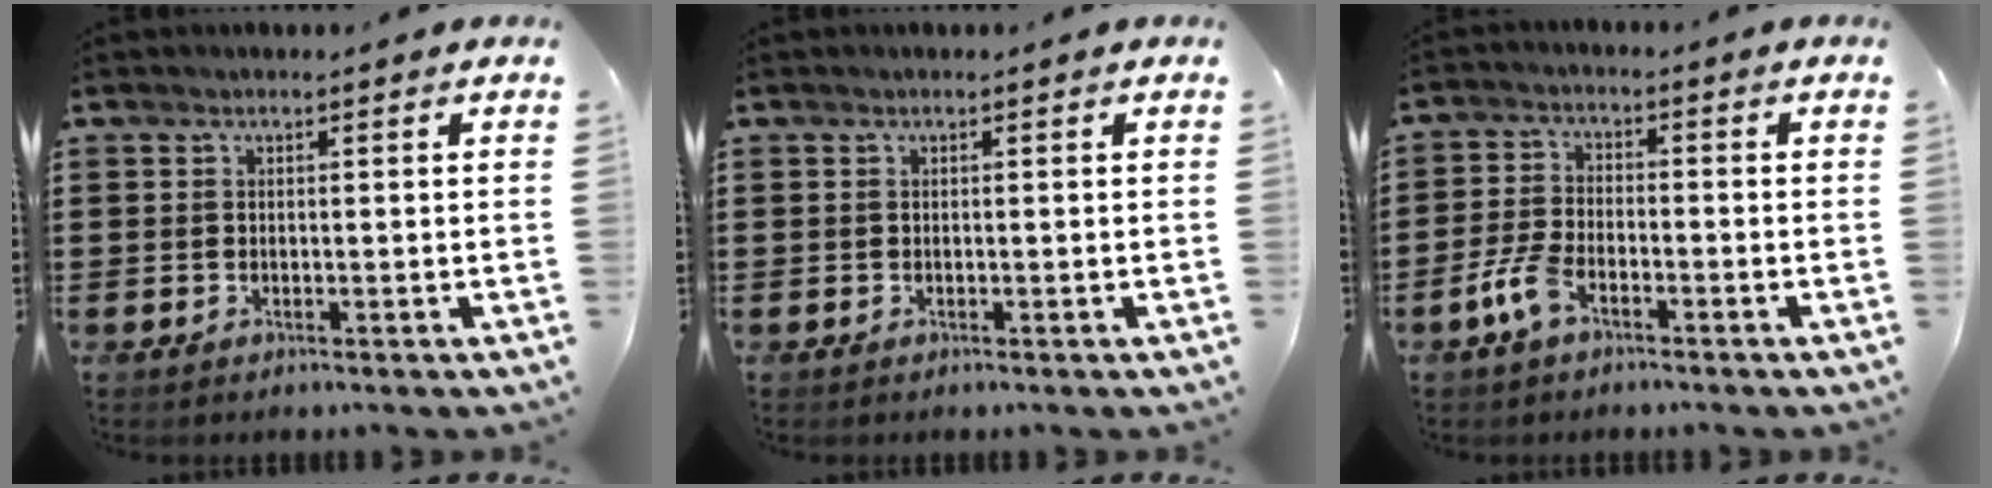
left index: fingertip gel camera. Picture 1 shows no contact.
{"total": 0.0}
{"total": 5.1, "force": [-2.9, 2.1, 3.7], "torque": [-0.096, 0.000, -0.061]}